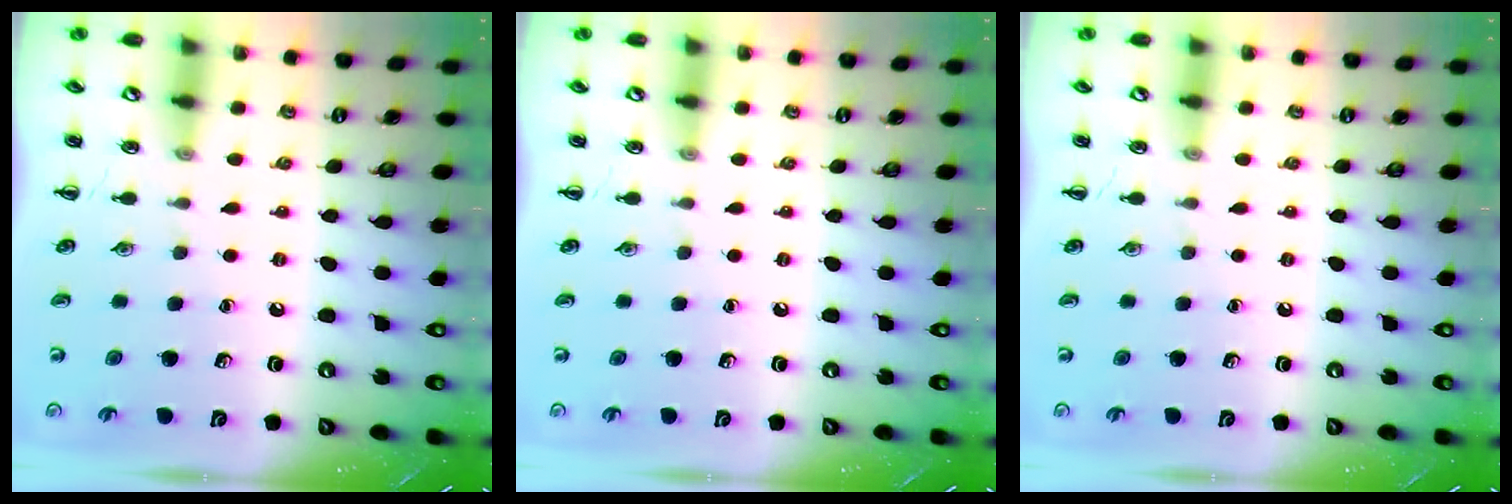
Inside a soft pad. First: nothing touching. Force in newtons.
{"total": 0.0}
{"total": 0.0}